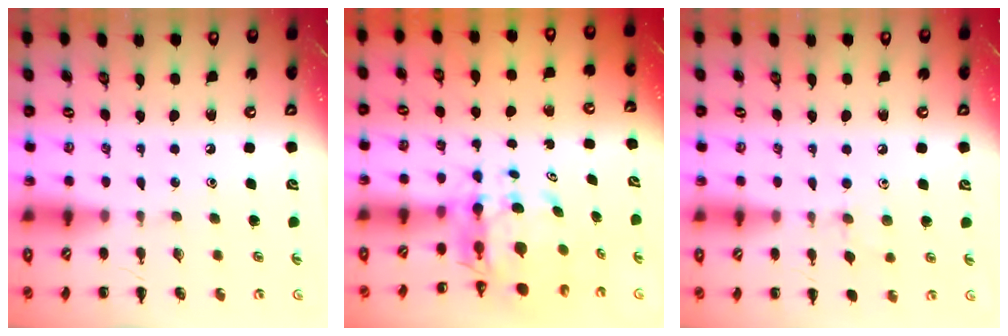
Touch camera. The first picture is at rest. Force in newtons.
{"total": 7.9, "press": 7.4, "slide": 2.6}
{"total": 6.4, "press": 6.2, "slide": 1.6}